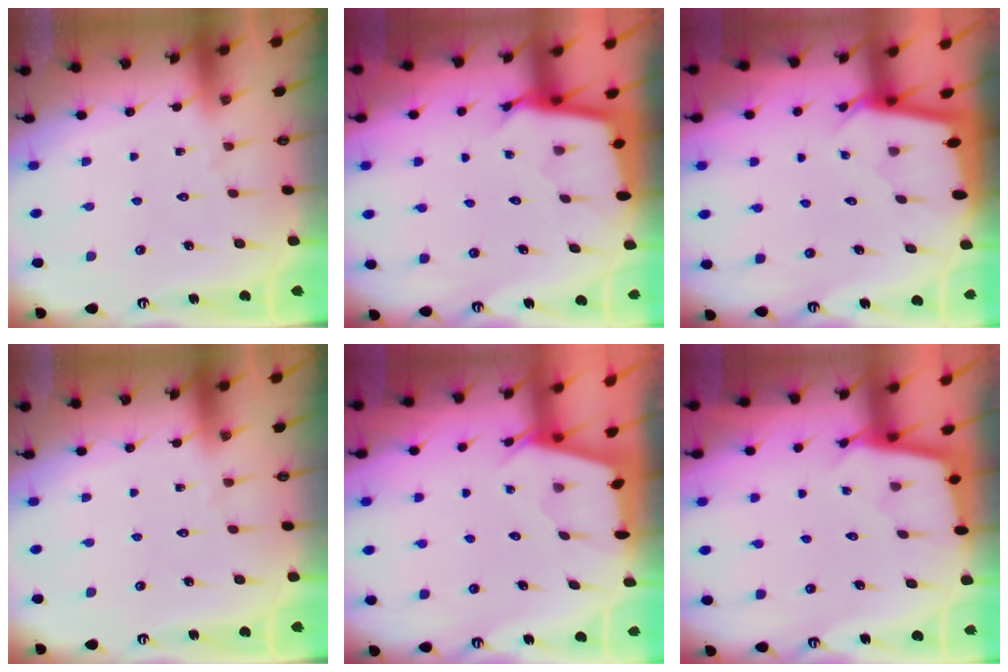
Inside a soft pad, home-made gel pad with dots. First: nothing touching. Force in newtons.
{"total": 2.7, "press": 2.7, "slide": 0.1}
{"total": 2.3, "press": 2.3, "slide": 0.2}
{"total": 0.0}
{"total": 2.4, "press": 2.3, "slide": 0.3}
{"total": 2.3, "press": 2.3, "slide": 0.1}